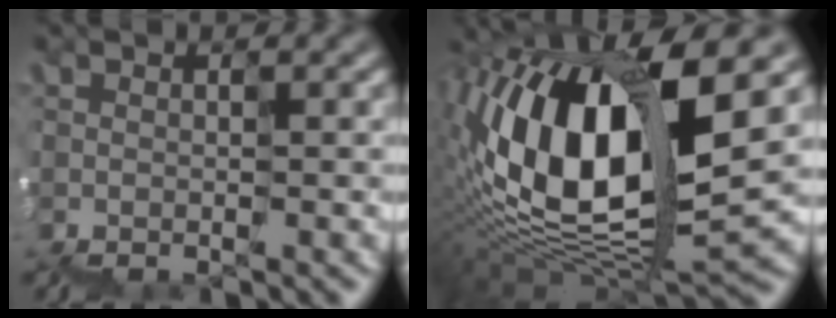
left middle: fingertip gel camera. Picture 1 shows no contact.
{"total": 14.1, "force": [2.1, 6.0, 12.5], "torque": [-0.256, 0.027, 0.041]}